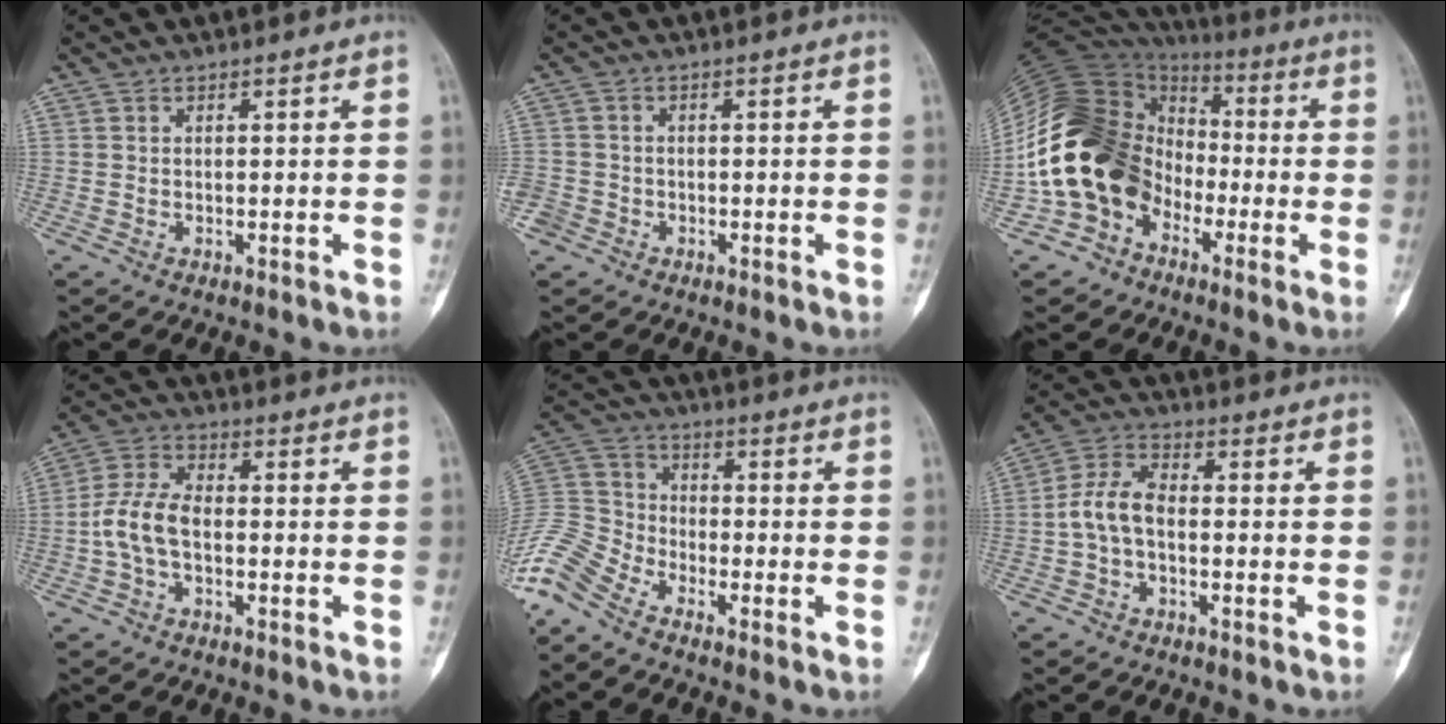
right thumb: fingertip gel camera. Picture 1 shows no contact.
{"total": 3.6, "force": [-1.8, 3.0, 0.8], "torque": [-0.011, 0.012, -0.038]}
{"total": 19.2, "force": [-5.9, 15.0, 10.3], "torque": [-0.179, 0.068, -0.113]}
{"total": 7.6, "force": [-1.6, 4.3, 6.1], "torque": [-0.132, 0.025, -0.037]}
{"total": 10.1, "force": [-8.1, 4.3, 4.3], "torque": [-0.100, 0.039, -0.177]}
{"total": 6.7, "force": [-1.3, 3.8, 5.4], "torque": [-0.109, 0.024, -0.035]}